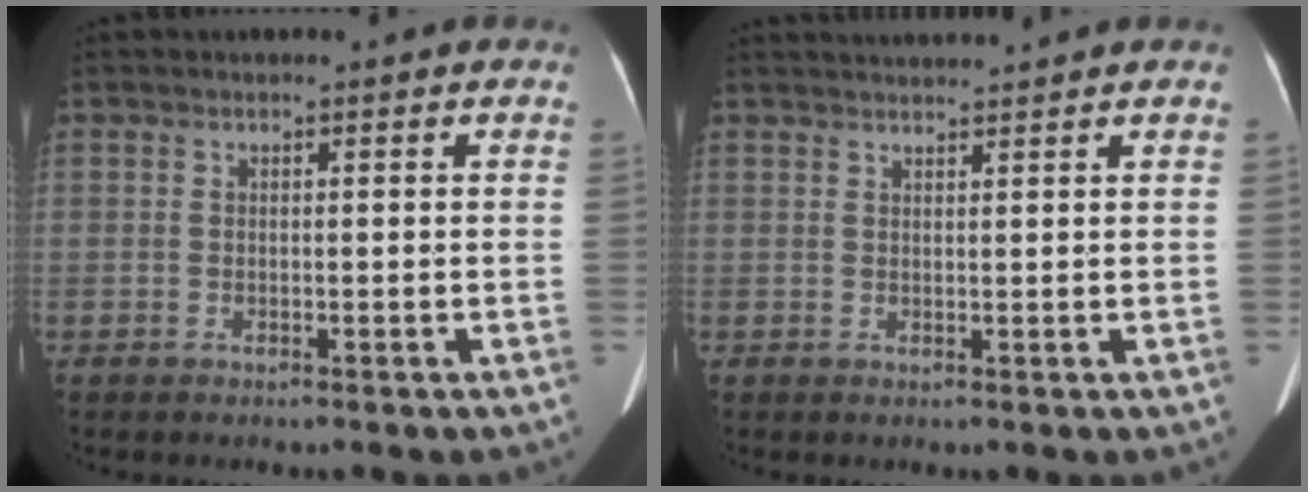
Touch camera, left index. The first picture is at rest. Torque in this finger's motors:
{"motor_torque": [-0.25, -0.37, 0.00, 0.02]}